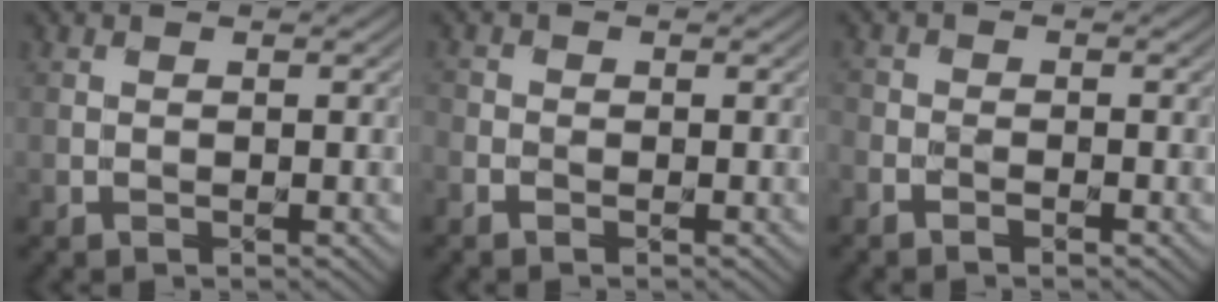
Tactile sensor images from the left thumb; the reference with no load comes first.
{"total": 1.2, "force": [-0.8, 1.0, 0.2], "torque": [-0.007, -0.007, -0.018]}
{"total": 1.6, "force": [-1.4, 0.8, 0.2], "torque": [0.003, -0.002, -0.028]}